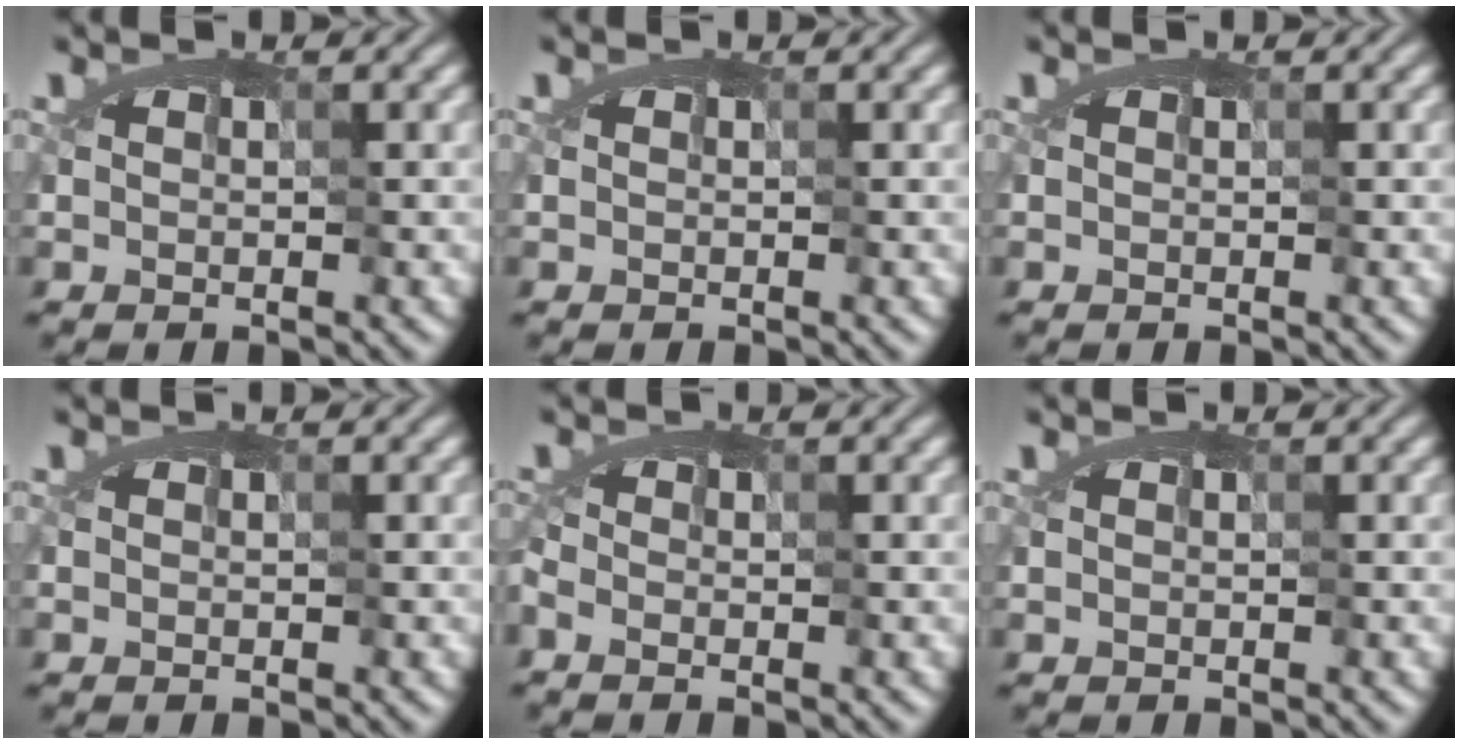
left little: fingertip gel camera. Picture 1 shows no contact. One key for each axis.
{"total": 0.0}
{"total": 0.0}
{"total": 0.0}
{"total": 0.7, "fx": -0.2, "fy": 0.4, "fz": 0.5, "tx": -0.019, "ty": -0.003, "tz": -0.003}
{"total": 0.0}